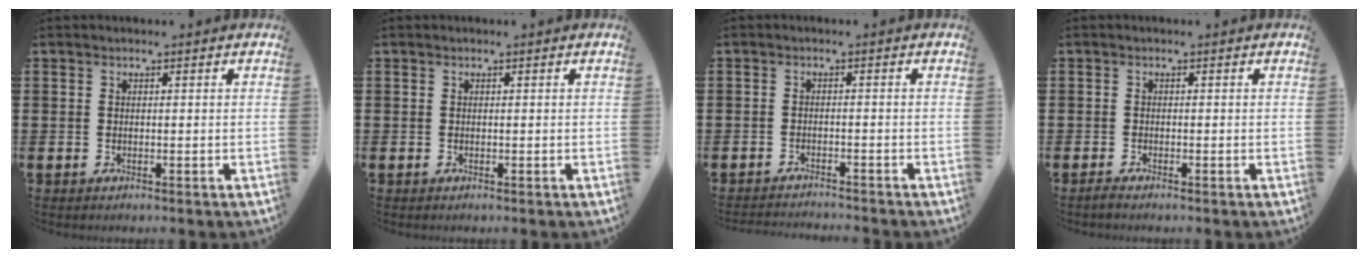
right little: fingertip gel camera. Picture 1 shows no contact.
{"total": 0.0}
{"total": 1.5, "force": [-1.5, -0.2, 0.0], "torque": [-0.002, 0.003, -0.031]}
{"total": 0.7, "force": [-0.6, 0.0, 0.5], "torque": [-0.008, -0.003, -0.011]}